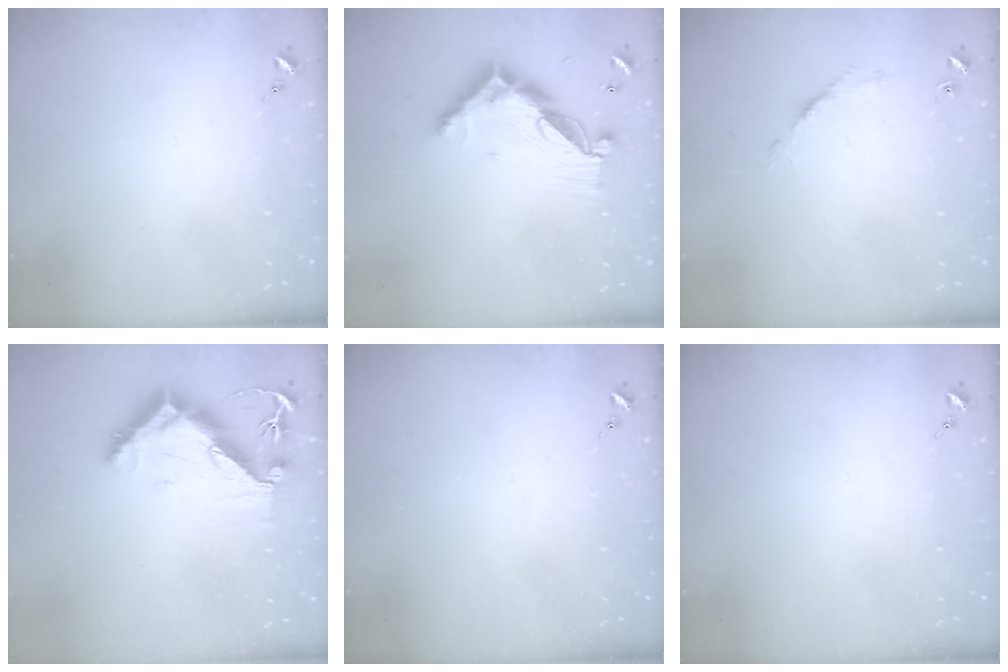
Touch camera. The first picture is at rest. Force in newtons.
{"total": 13.7, "press": 13.6, "slide": 1.0}
{"total": 2.7, "press": 2.7, "slide": 0.4}
{"total": 11.0, "press": 10.9, "slide": 1.0}
{"total": 0.0}
{"total": 0.0}